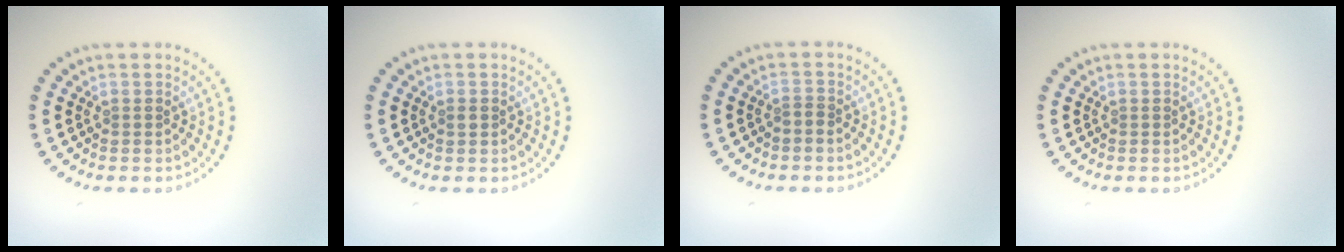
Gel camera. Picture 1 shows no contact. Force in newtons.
{"total": 0.6, "press": 0.6, "slide": 0.0}
{"total": 0.6, "press": 0.4, "slide": 0.4}
{"total": 0.0}